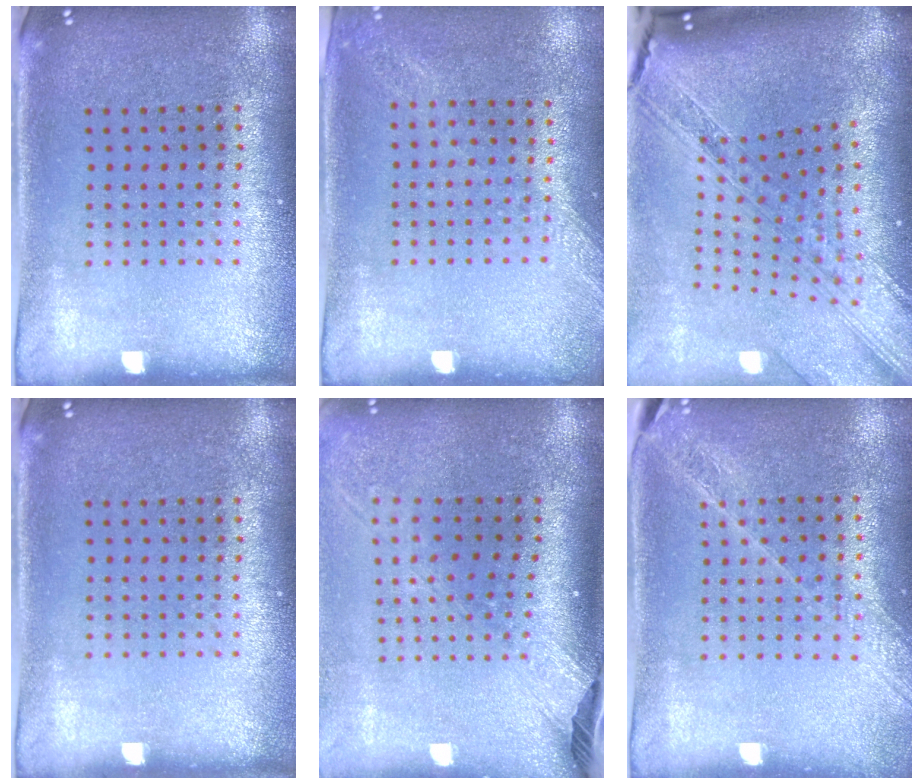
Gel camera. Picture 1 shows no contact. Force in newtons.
{"total": 1.4, "press": 1.3, "slide": 0.4}
{"total": 3.5, "press": 2.6, "slide": 2.4}
{"total": 0.0}
{"total": 2.6, "press": 1.9, "slide": 1.7}
{"total": 1.6, "press": 1.5, "slide": 0.4}